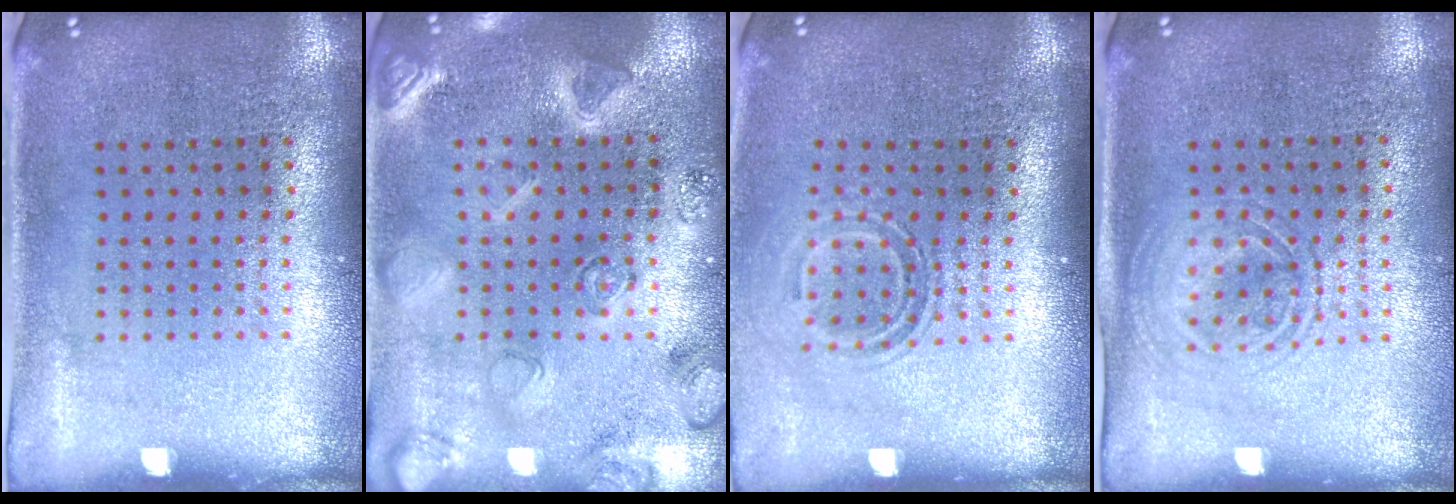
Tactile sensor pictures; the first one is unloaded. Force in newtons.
{"total": 2.9, "press": 2.9, "slide": 0.5}
{"total": 1.5, "press": 1.1, "slide": 1.1}
{"total": 1.5, "press": 1.3, "slide": 0.6}